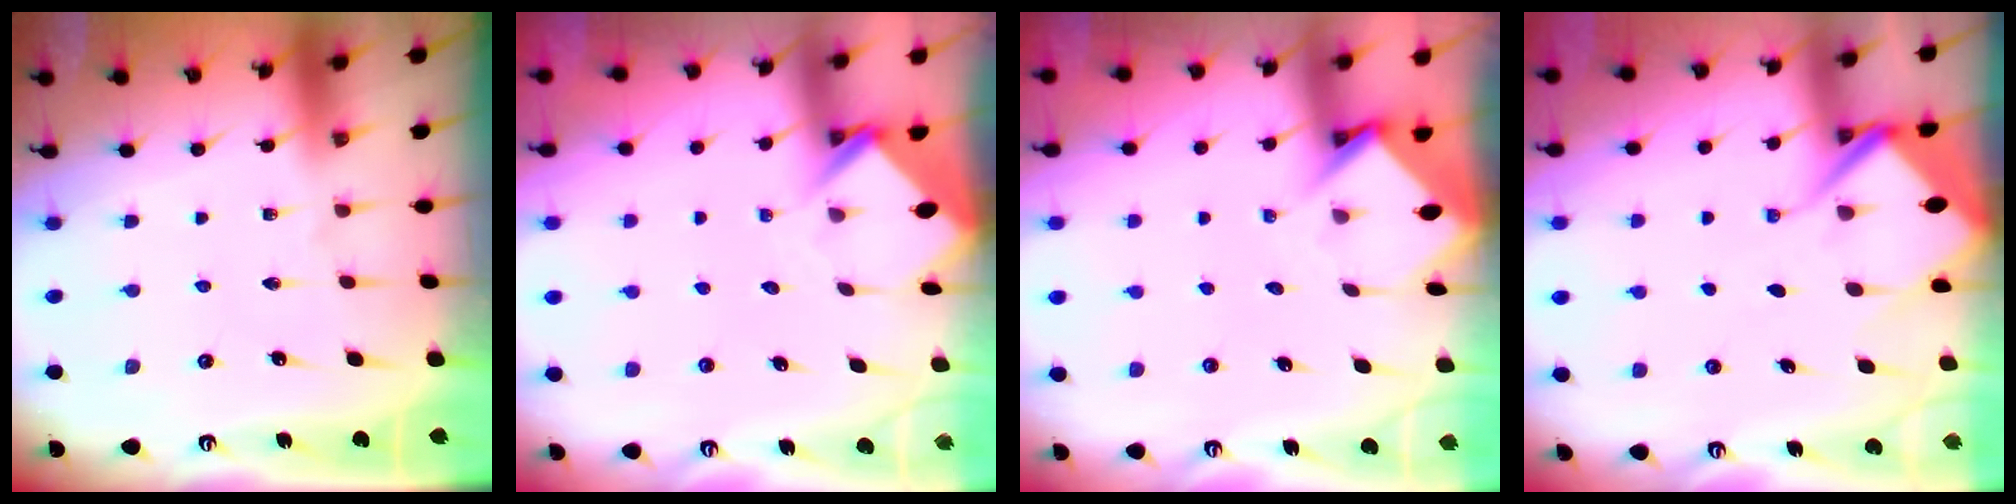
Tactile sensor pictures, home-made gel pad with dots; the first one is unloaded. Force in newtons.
{"total": 3.6, "press": 3.6, "slide": 0.3}
{"total": 3.6, "press": 3.6, "slide": 0.2}
{"total": 9.1, "press": 9.1, "slide": 1.0}